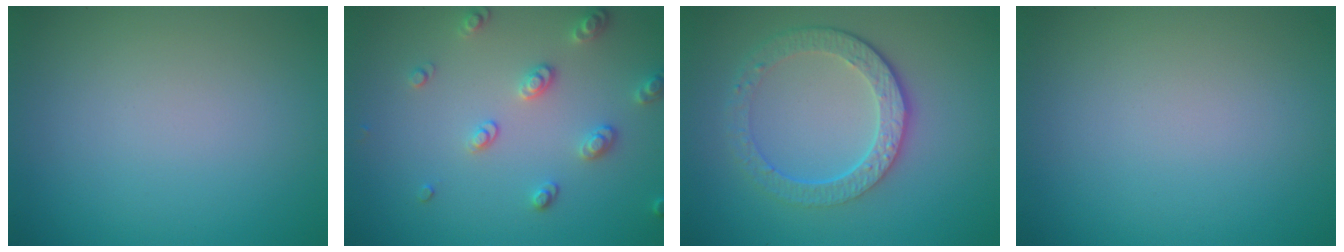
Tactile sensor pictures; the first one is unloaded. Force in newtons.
{"total": 2.7, "press": 2.7, "slide": 0.5}
{"total": 4.8, "press": 3.5, "slide": 3.3}
{"total": 0.0}